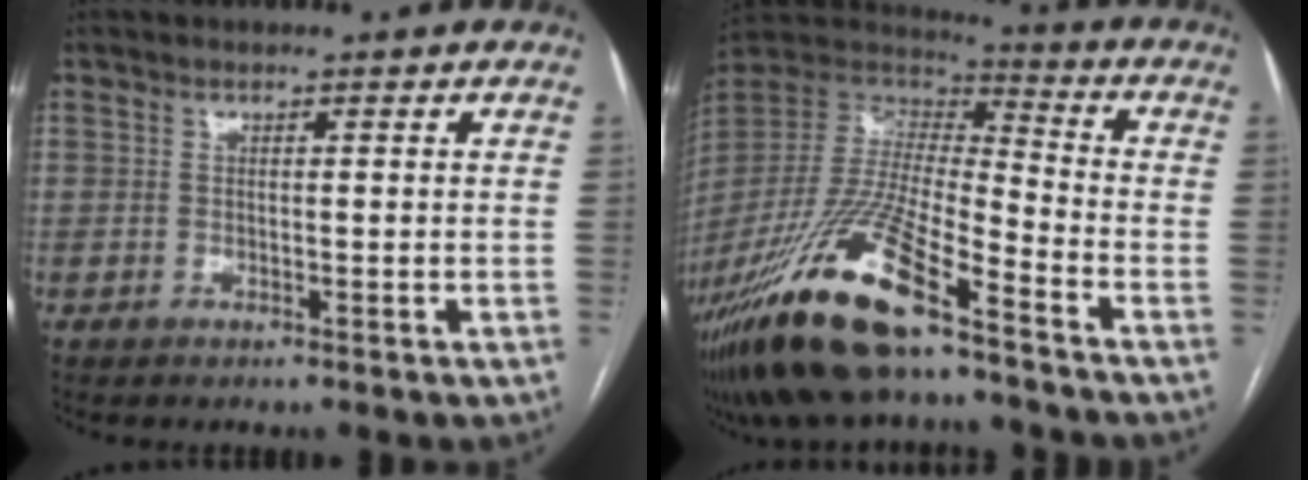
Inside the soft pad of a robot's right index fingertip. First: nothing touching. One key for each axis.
{"total": 23.2, "fx": -15.1, "fy": 4.3, "fz": 17.0, "tx": -0.383, "ty": -0.053, "tz": -0.285}